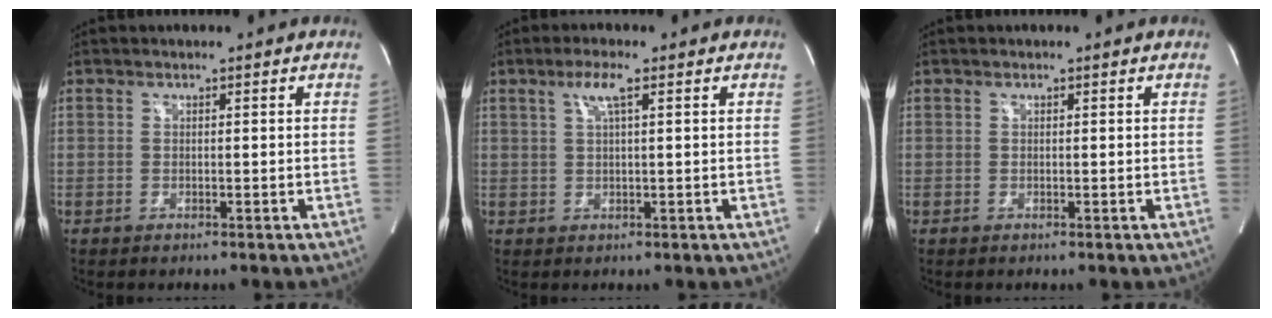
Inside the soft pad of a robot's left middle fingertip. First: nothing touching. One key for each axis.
{"total": 3.3, "fx": 1.5, "fy": 0.0, "fz": 2.9, "tx": -0.064, "ty": 0.003, "tz": 0.031}
{"total": 0.0}